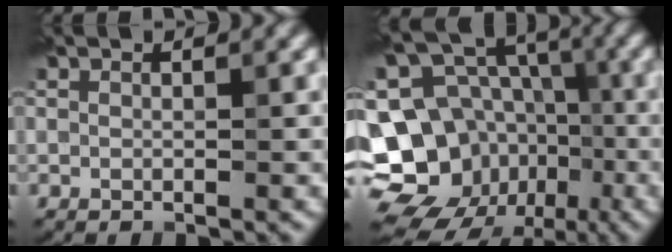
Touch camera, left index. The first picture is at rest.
{"total": 17.5, "force": [-6.2, 14.7, 7.3], "torque": [-0.145, -0.004, -0.096]}